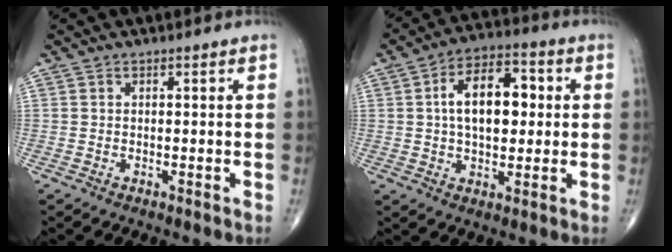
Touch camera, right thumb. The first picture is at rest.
{"total": 12.9, "force": [1.6, 7.4, 10.4], "torque": [-0.144, 0.019, 0.019]}